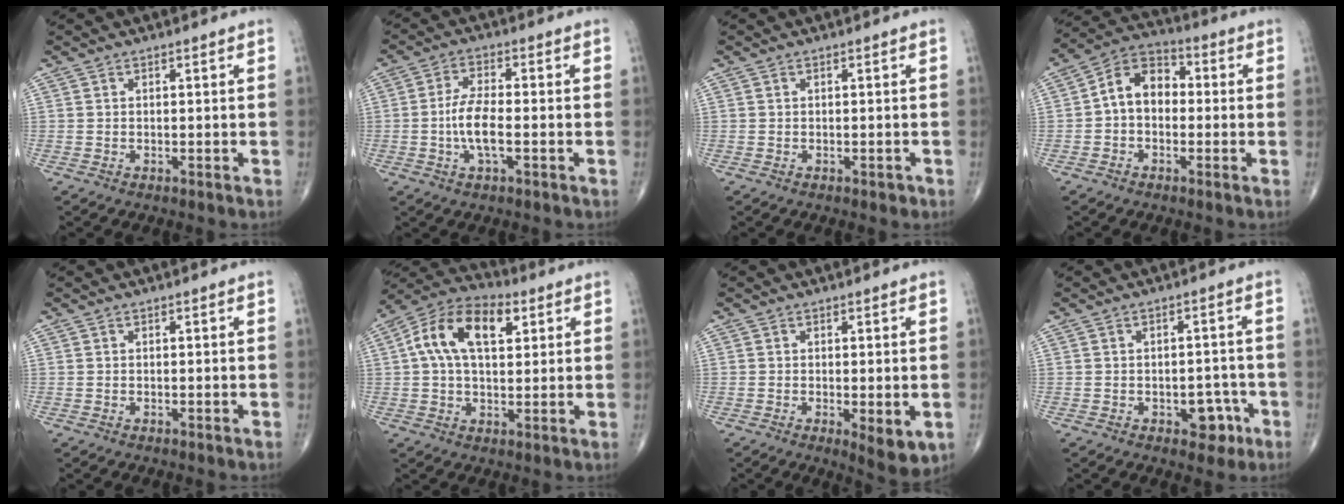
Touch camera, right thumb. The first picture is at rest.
{"total": 6.9, "force": [-1.4, 2.4, 6.3], "torque": [-0.133, 0.009, -0.030]}
{"total": 0.7, "force": [-0.3, 0.4, 0.4], "torque": [-0.003, 0.000, -0.004]}
{"total": 9.2, "force": [-0.2, 6.6, 6.4], "torque": [-0.080, 0.034, -0.020]}
{"total": 0.0}
{"total": 14.6, "force": [4.1, 8.3, 11.2], "torque": [-0.191, 0.020, 0.064]}
{"total": 5.7, "force": [-1.3, 2.1, 5.1], "torque": [-0.072, -0.017, -0.015]}
{"total": 5.0, "force": [-2.2, 3.2, 3.1], "torque": [-0.013, 0.018, -0.025]}